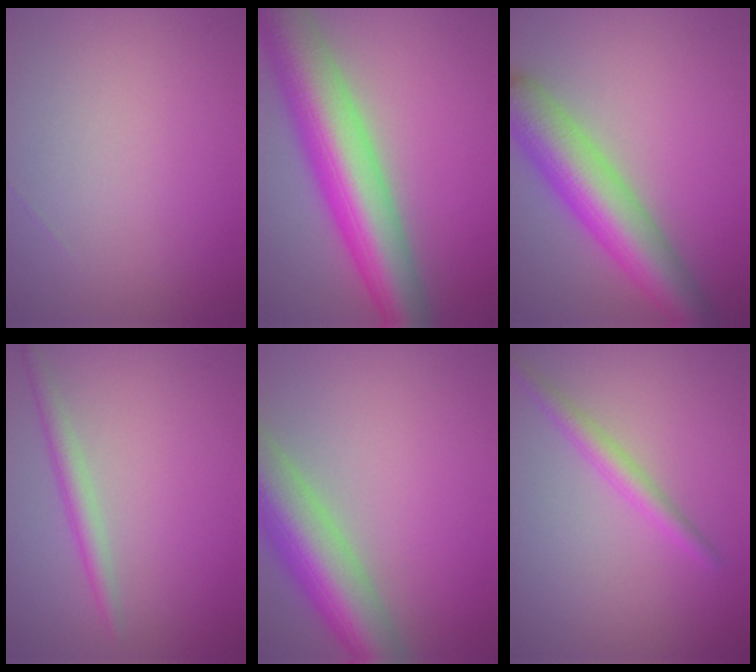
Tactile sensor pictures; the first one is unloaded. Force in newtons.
{"total": 11.6, "press": 11.6, "slide": 0.4}
{"total": 8.6, "press": 8.6, "slide": 0.3}
{"total": 2.2, "press": 2.1, "slide": 0.0}
{"total": 9.8, "press": 9.8, "slide": 0.4}
{"total": 2.2, "press": 2.2, "slide": 0.1}